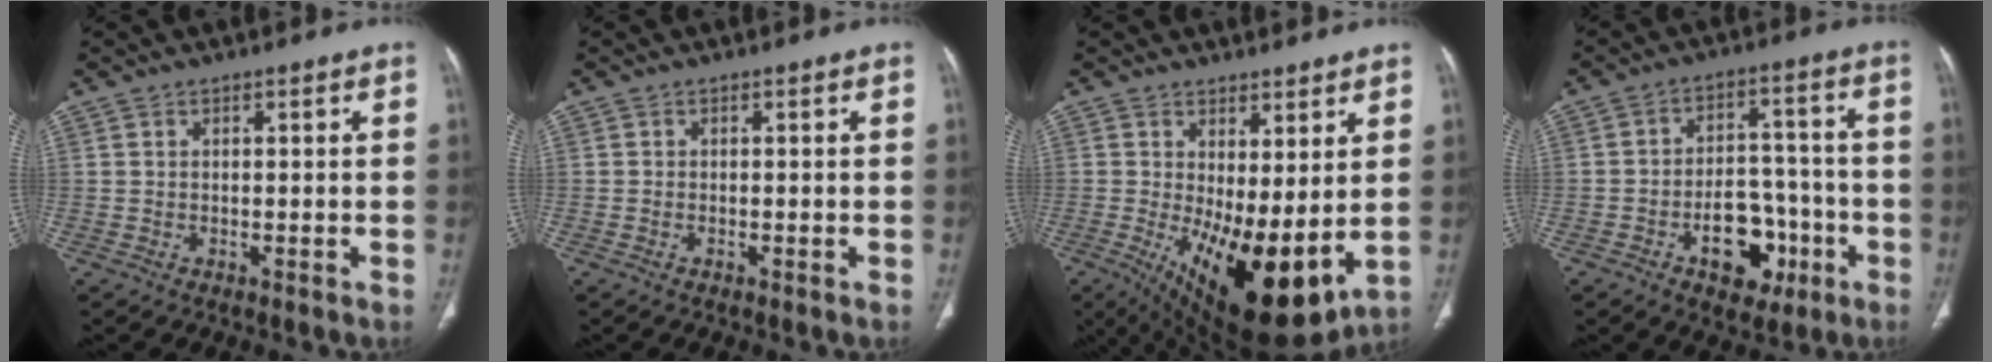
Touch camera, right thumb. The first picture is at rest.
{"total": 0.0}
{"total": 16.6, "force": [-0.5, 6.8, 15.1], "torque": [-0.247, -0.033, 0.016]}
{"total": 11.6, "force": [-5.0, 7.6, 7.2], "torque": [-0.063, 0.047, -0.069]}